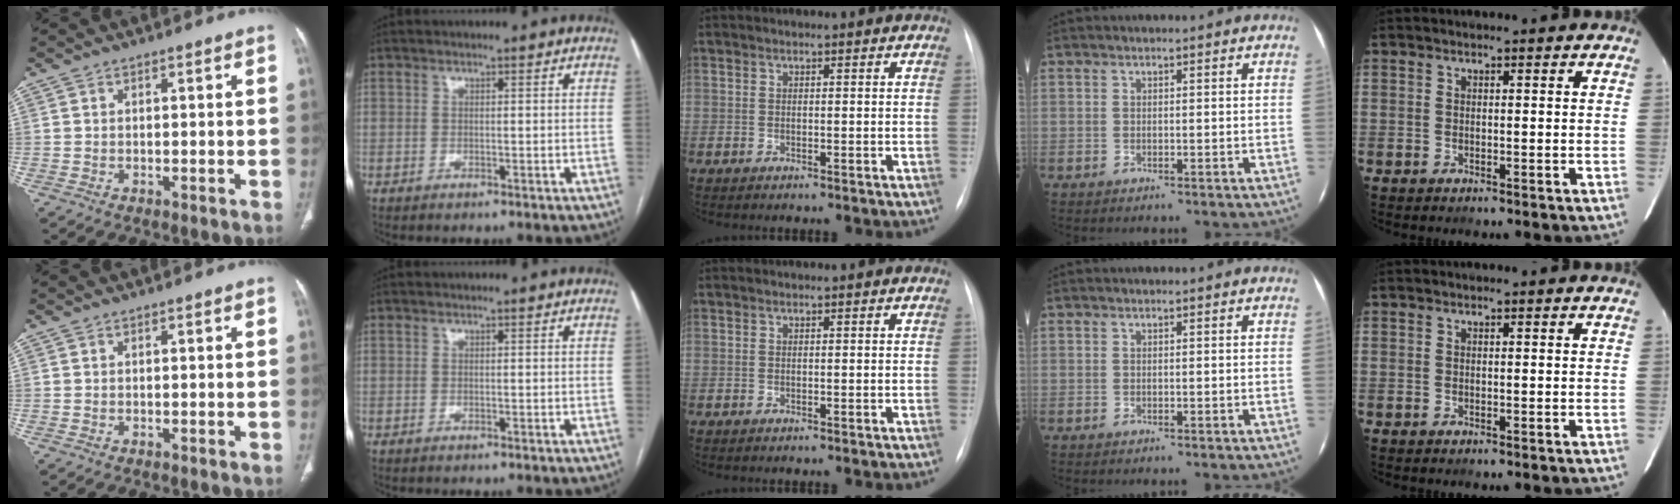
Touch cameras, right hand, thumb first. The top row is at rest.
{}